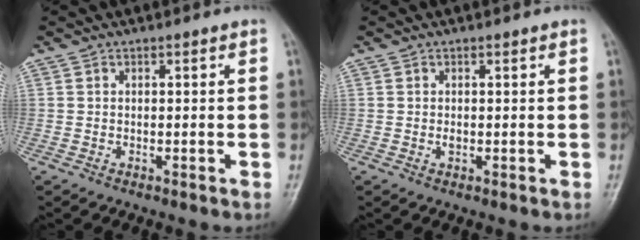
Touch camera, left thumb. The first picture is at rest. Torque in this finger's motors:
{"motor_torque": [0.19, 0.33, 0.43, 0.28, 0.00]}